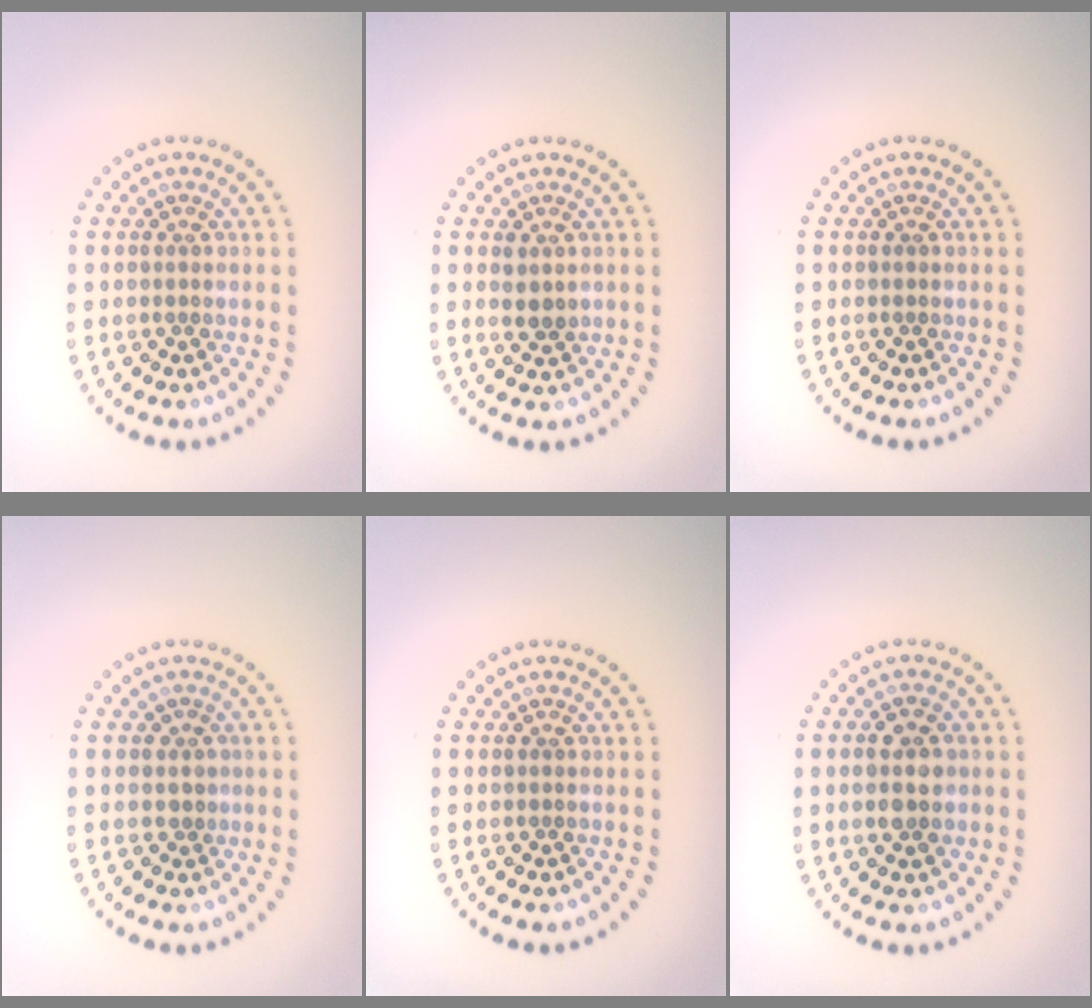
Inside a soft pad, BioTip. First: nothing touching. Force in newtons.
{"total": 1.5, "press": 1.3, "slide": 0.6}
{"total": 0.0}
{"total": 0.9, "press": 0.6, "slide": 0.7}
{"total": 0.0}
{"total": 2.9, "press": 2.9, "slide": 0.1}